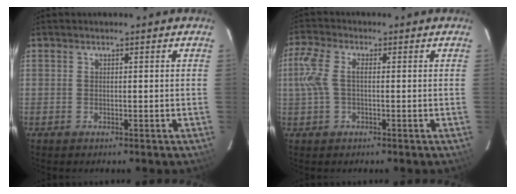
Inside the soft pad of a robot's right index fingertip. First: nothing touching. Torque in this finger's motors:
{"motor_torque": [0.68, -0.03, 0.39, 0.13]}